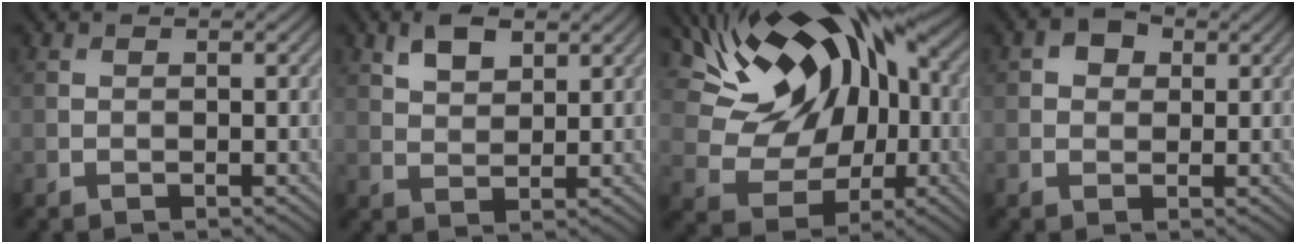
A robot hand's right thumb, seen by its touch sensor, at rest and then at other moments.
{"total": 4.2, "force": [2.5, 2.1, 2.6], "torque": [-0.057, 0.001, 0.050]}
{"total": 16.1, "force": [4.7, 9.9, 11.7], "torque": [-0.213, 0.029, 0.074]}
{"total": 2.6, "force": [0.8, 2.1, 1.4], "torque": [-0.024, 0.004, 0.008]}